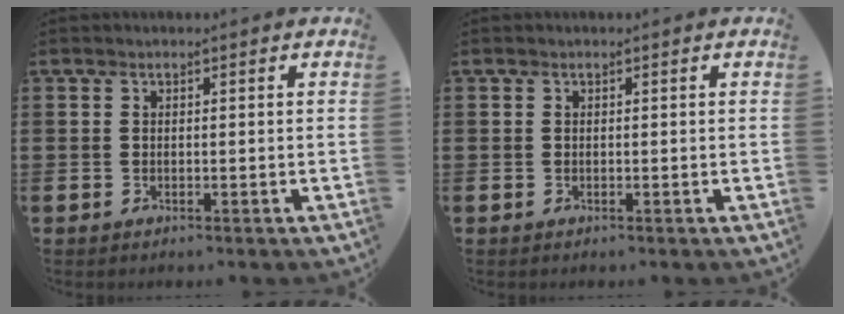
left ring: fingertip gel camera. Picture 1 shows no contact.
{"total": 0.0}